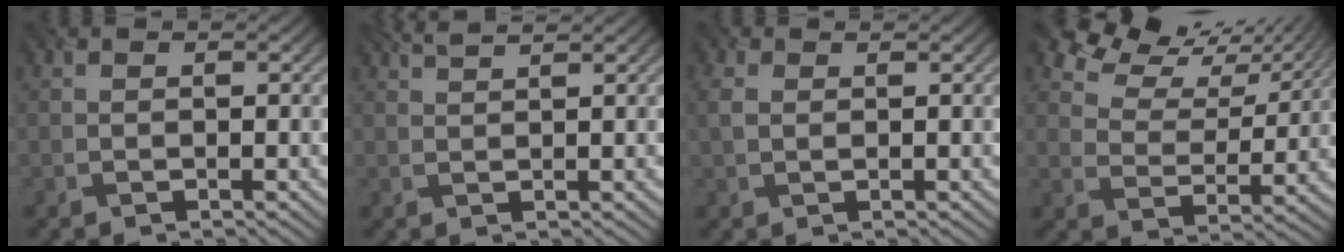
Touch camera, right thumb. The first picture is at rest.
{"total": 1.8, "force": [1.7, -0.3, 0.5], "torque": [-0.024, 0.001, 0.034]}
{"total": 1.2, "force": [0.8, 0.6, 0.6], "torque": [-0.028, 0.002, 0.011]}
{"total": 9.6, "force": [7.7, 4.0, 4.0], "torque": [-0.085, 0.008, 0.127]}